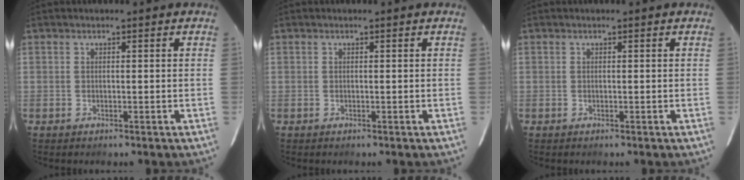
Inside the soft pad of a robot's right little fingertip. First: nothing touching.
{"total": 0.0}
{"total": 0.0}